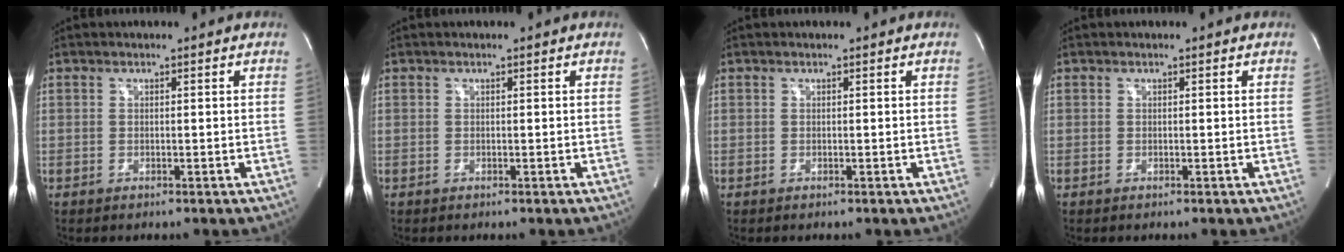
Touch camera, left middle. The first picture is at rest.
{"total": 0.0}
{"total": 0.0}
{"total": 0.0}